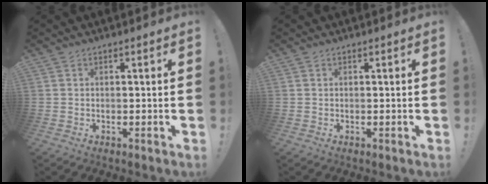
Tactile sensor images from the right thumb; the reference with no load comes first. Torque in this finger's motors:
{"motor_torque": [0.11, -0.08, 0.14, -0.05, -0.02]}